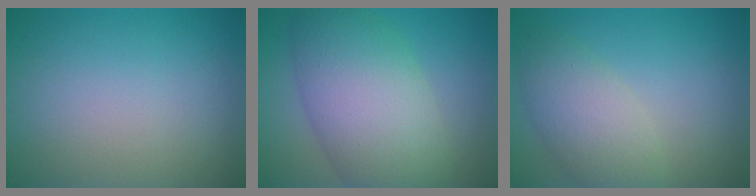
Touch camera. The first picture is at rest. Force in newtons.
{"total": 9.4, "press": 9.4, "slide": 0.2}
{"total": 4.1, "press": 4.1, "slide": 0.3}